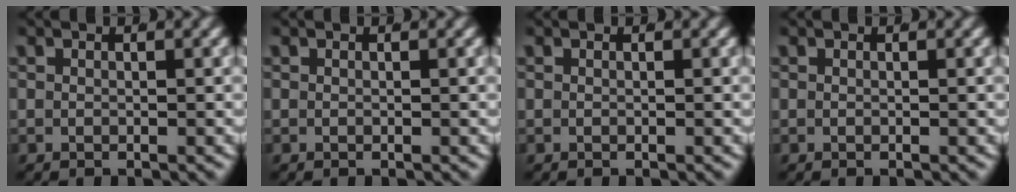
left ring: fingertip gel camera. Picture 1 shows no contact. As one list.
[{"total": 0.0}, {"total": 0.0}, {"total": 0.0}]